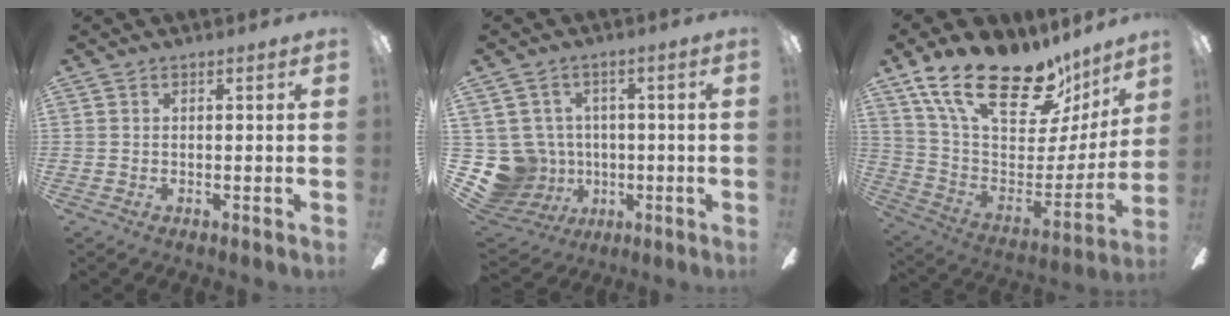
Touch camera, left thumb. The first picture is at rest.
{"total": 10.9, "force": [-1.1, 10.5, 2.7], "torque": [-0.099, 0.003, -0.013]}
{"total": 25.2, "force": [17.4, 10.7, 14.8], "torque": [-0.242, -0.112, 0.311]}